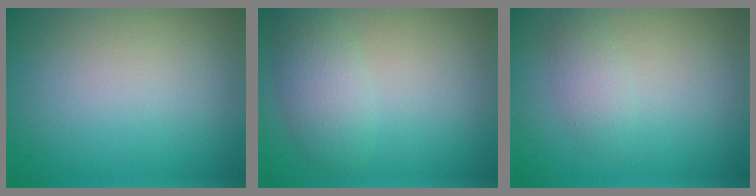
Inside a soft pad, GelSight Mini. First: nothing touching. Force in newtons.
{"total": 2.6, "press": 2.6, "slide": 0.2}
{"total": 1.6, "press": 1.6, "slide": 0.0}